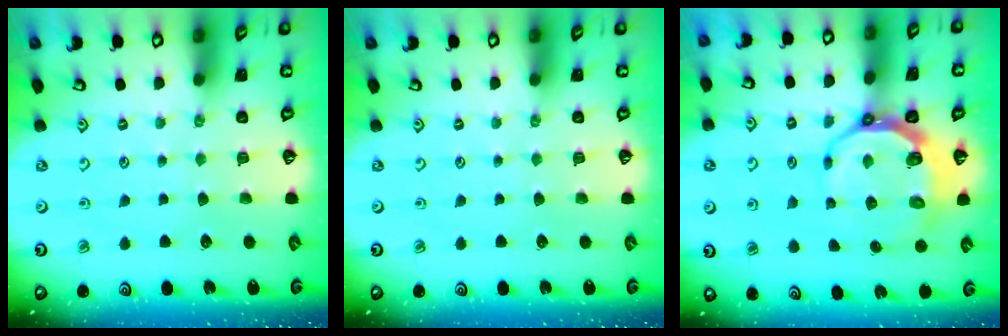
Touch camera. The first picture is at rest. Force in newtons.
{"total": 0.0}
{"total": 9.4, "press": 8.6, "slide": 3.9}